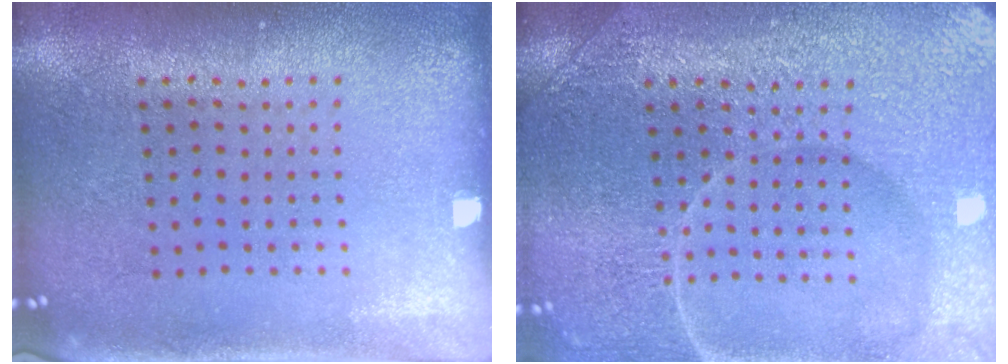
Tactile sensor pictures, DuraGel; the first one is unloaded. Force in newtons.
{"total": 5.6, "press": 5.6, "slide": 0.6}